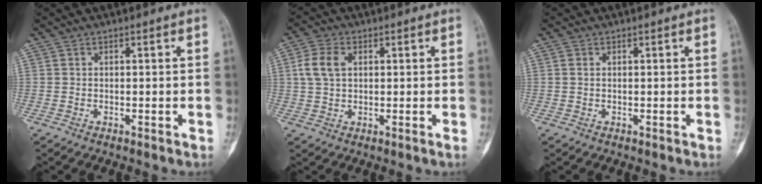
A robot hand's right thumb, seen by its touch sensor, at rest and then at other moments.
{"total": 5.5, "force": [1.3, 3.5, 4.0], "torque": [-0.089, 0.010, 0.023]}
{"total": 0.6, "force": [0.2, 0.4, 0.4], "torque": [-0.009, 0.003, 0.003]}